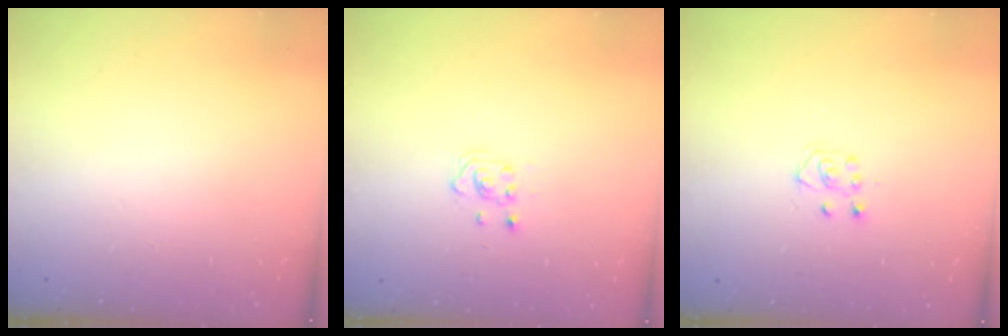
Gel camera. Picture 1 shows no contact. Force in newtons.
{"total": 3.7, "press": 3.6, "slide": 0.5}
{"total": 4.8, "press": 4.8, "slide": 0.5}